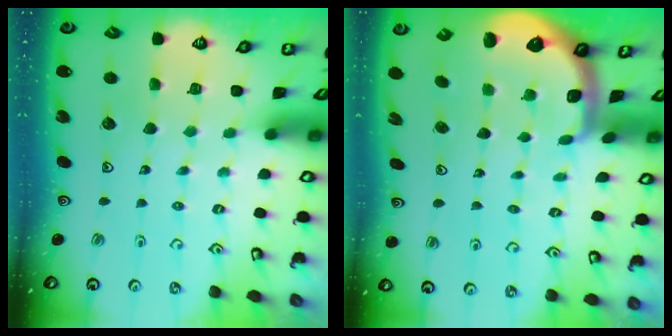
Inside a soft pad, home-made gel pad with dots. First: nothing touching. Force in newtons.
{"total": 2.4, "press": 2.3, "slide": 0.8}